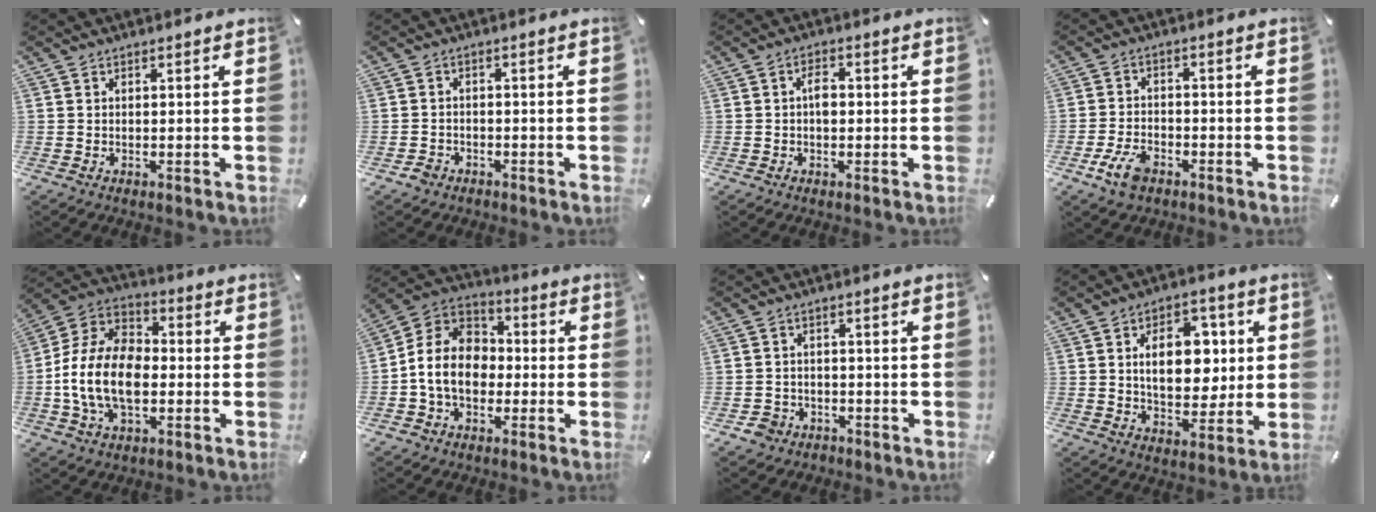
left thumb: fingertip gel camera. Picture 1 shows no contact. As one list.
[{"total": 2.4, "force": [-1.7, 1.7, 0.5], "torque": [-0.008, 0.010, -0.035]}, {"total": 3.2, "force": [-0.2, 1.9, 2.6], "torque": [-0.042, 0.004, -0.006]}, {"total": 6.6, "force": [-3.6, 3.9, 4.0], "torque": [-0.100, 0.008, -0.071]}, {"total": 15.1, "force": [-4.4, 10.0, 10.4], "torque": [-0.243, 0.019, -0.088]}, {"total": 12.0, "force": [-2.9, 9.9, 6.2], "torque": [-0.154, 0.025, -0.053]}, {"total": 4.3, "force": [-2.5, 3.4, 1.0], "torque": [-0.019, 0.012, -0.047]}, {"total": 13.9, "force": [2.4, 9.3, 10.0], "torque": [-0.144, 0.000, 0.038]}]